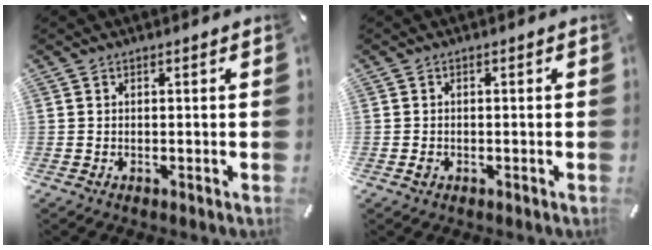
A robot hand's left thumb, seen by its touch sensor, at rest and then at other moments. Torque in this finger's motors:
{"motor_torque": [0.14, 0.78, 0.00, 0.03, 0.05]}